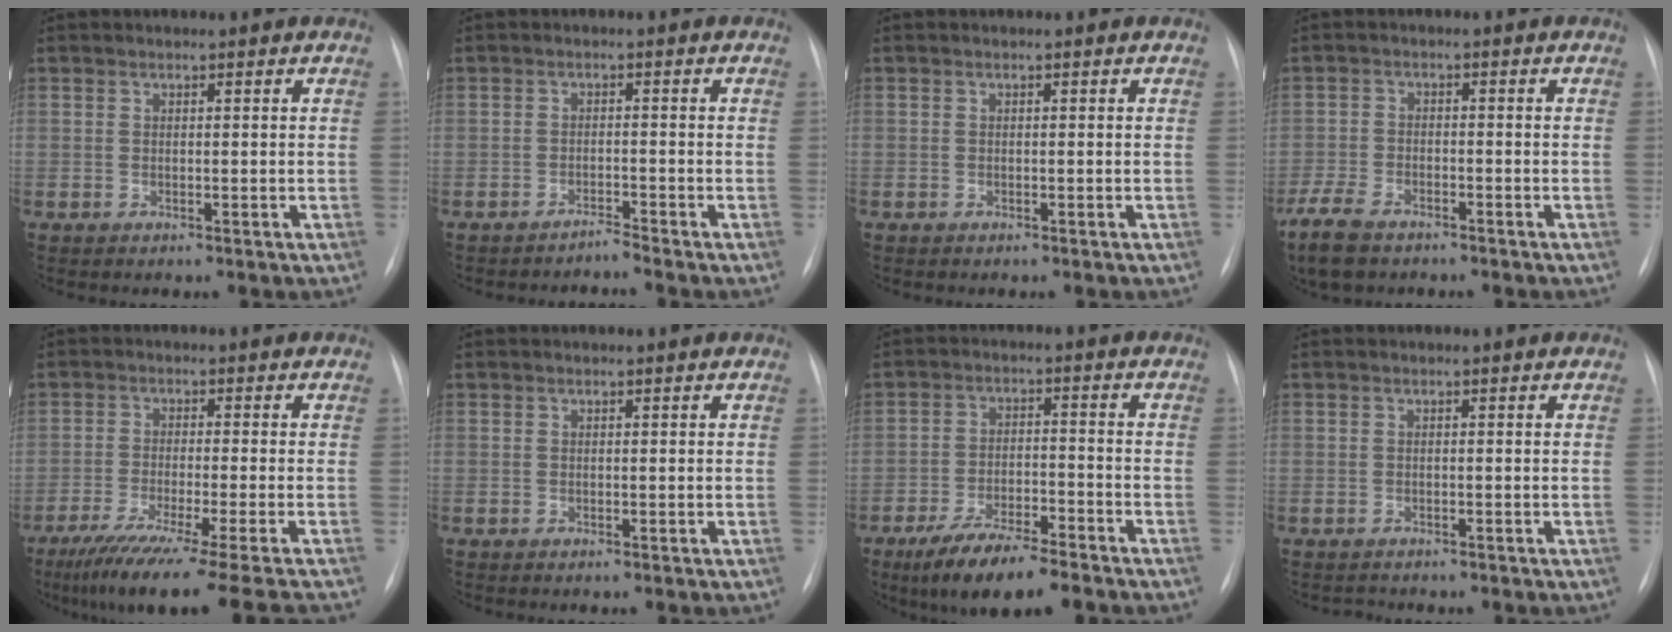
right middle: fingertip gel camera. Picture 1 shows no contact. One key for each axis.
{"total": 1.7, "fx": -1.6, "fy": -0.5, "fz": -0.3, "tx": 0.014, "ty": -0.007, "tz": -0.025}
{"total": 0.0}
{"total": 9.3, "fx": -6.9, "fy": 4.2, "fz": 4.6, "tx": -0.108, "ty": -0.014, "tz": -0.122}
{"total": 17.2, "fx": -14.0, "fy": -1.9, "fz": 9.8, "tx": -0.127, "ty": -0.059, "tz": -0.218}
{"total": 0.0}
{"total": 10.4, "fx": -7.8, "fy": 2.2, "fz": 6.5, "tx": -0.112, "ty": -0.019, "tz": -0.135}
{"total": 0.9, "fx": -0.7, "fy": 0.4, "fz": -0.3, "tx": 0.000, "ty": -0.002, "tz": -0.012}